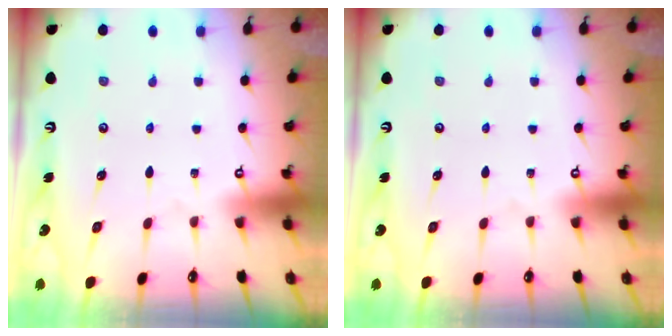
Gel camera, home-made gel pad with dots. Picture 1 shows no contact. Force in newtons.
{"total": 0.0}